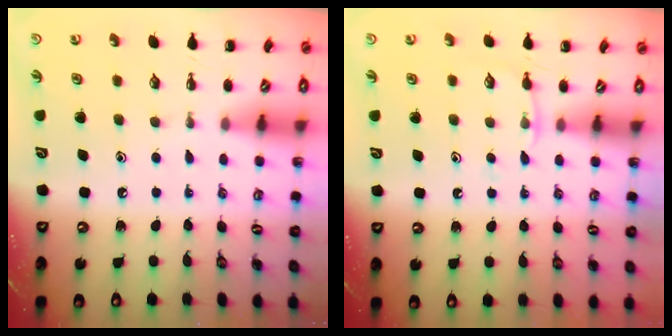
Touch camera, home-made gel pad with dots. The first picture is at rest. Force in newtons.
{"total": 4.9, "press": 4.6, "slide": 1.5}